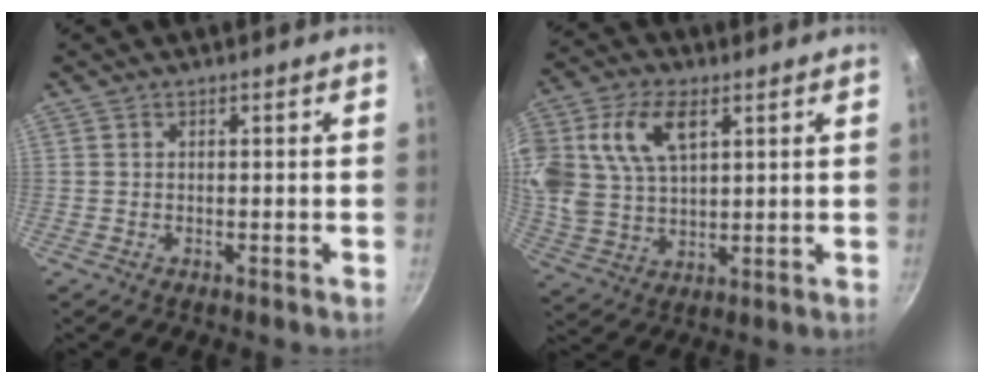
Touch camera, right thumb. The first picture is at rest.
{"total": 16.2, "force": [5.8, 10.0, 11.3], "torque": [-0.225, -0.002, 0.115]}